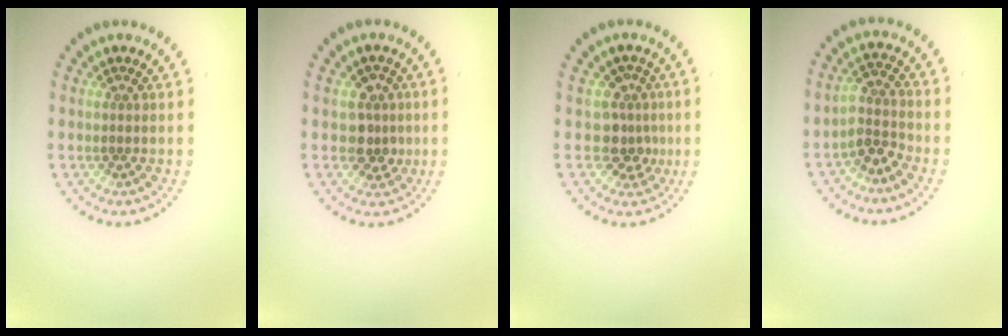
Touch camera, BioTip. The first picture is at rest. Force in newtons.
{"total": 2.6, "press": 2.4, "slide": 1.0}
{"total": 2.8, "press": 1.9, "slide": 2.0}
{"total": 2.5, "press": 1.9, "slide": 1.6}